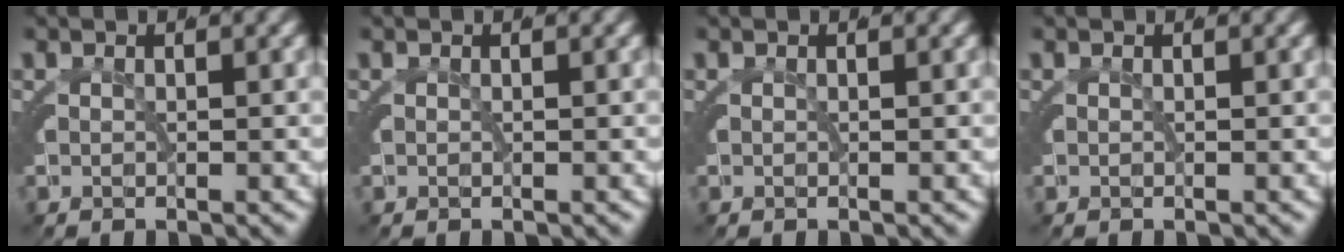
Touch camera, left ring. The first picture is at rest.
{"total": 0.0}
{"total": 0.0}
{"total": 0.0}